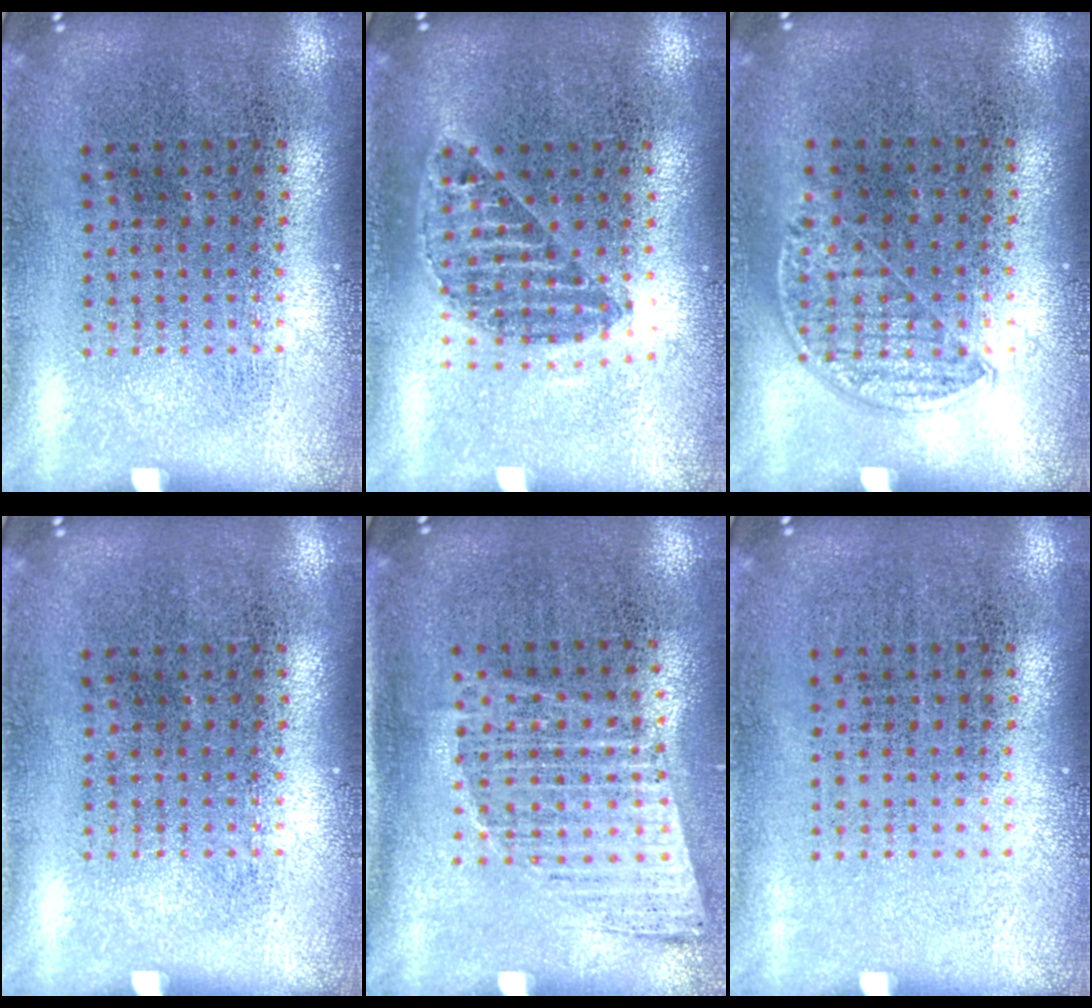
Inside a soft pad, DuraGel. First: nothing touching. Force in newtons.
{"total": 1.2, "press": 1.0, "slide": 0.5}
{"total": 0.8, "press": 0.6, "slide": 0.4}
{"total": 0.0}
{"total": 1.2, "press": 1.0, "slide": 0.6}
{"total": 0.0}